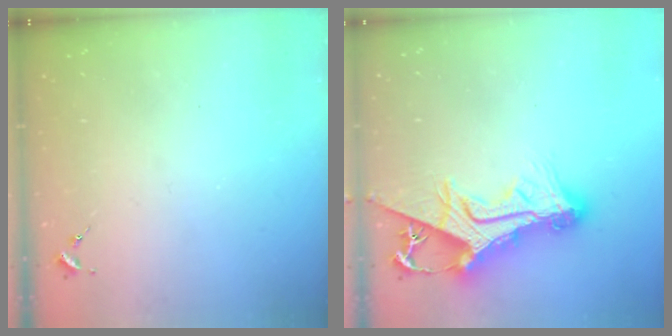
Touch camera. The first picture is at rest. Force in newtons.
{"total": 17.0, "press": 16.9, "slide": 1.8}